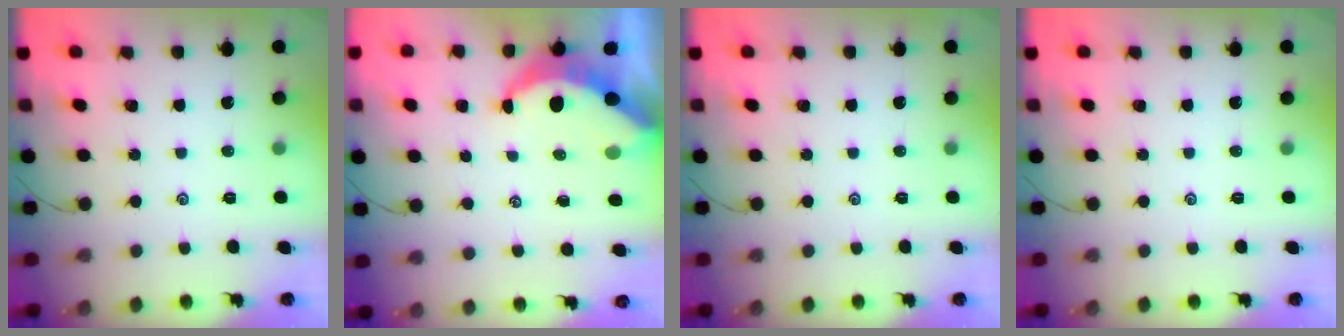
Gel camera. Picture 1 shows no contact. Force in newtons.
{"total": 7.6, "press": 7.5, "slide": 0.8}
{"total": 0.0}
{"total": 0.0}